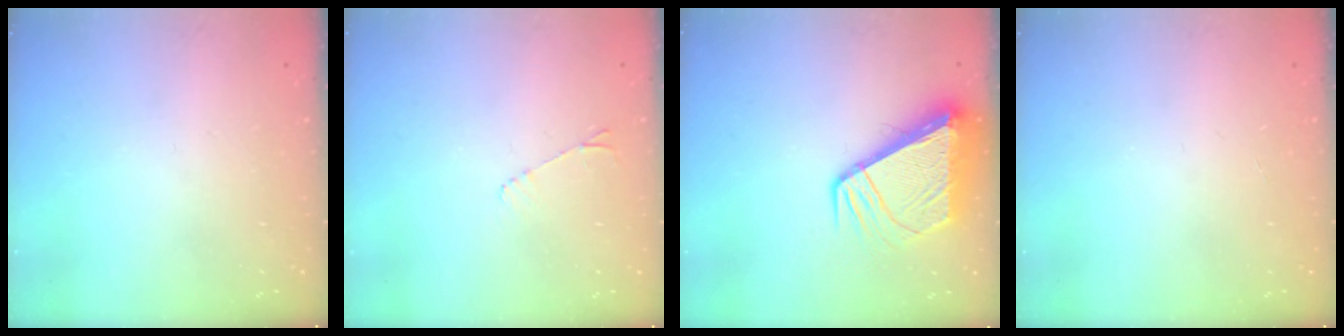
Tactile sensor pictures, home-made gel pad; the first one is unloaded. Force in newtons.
{"total": 4.4, "press": 4.3, "slide": 0.7}
{"total": 10.9, "press": 10.8, "slide": 1.4}
{"total": 0.0}